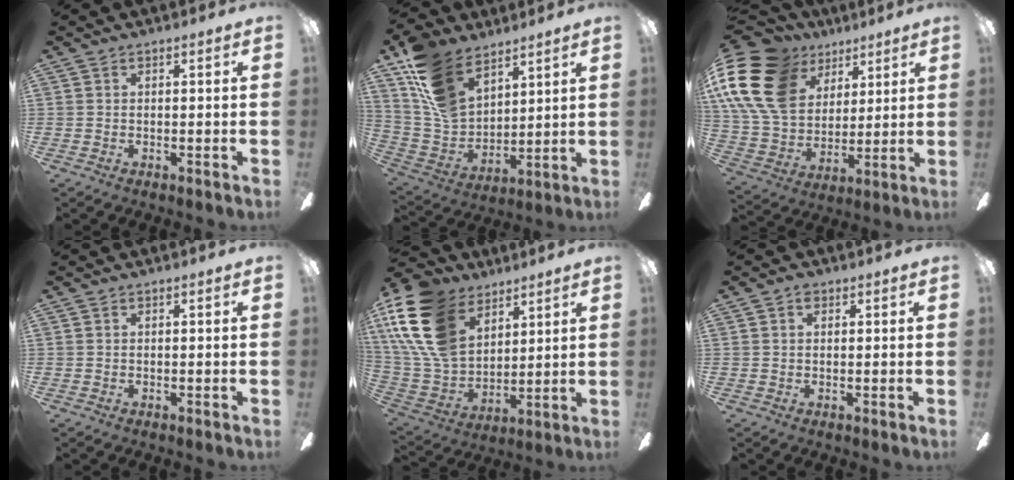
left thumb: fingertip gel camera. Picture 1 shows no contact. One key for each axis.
{"total": 16.4, "fx": 11.0, "fy": 9.6, "fz": 7.3, "tx": -0.167, "ty": -0.050, "tz": 0.214}
{"total": 22.0, "fx": 9.9, "fy": 15.5, "fz": 12.2, "tx": -0.276, "ty": -0.039, "tz": 0.181}
{"total": 0.0}
{"total": 21.2, "fx": 10.7, "fy": 13.6, "fz": 12.2, "tx": -0.291, "ty": -0.043, "tz": 0.199}
{"total": 1.3, "fx": 0.5, "fy": 0.9, "fz": 0.9, "tx": -0.011, "ty": 0.001, "tz": 0.006}